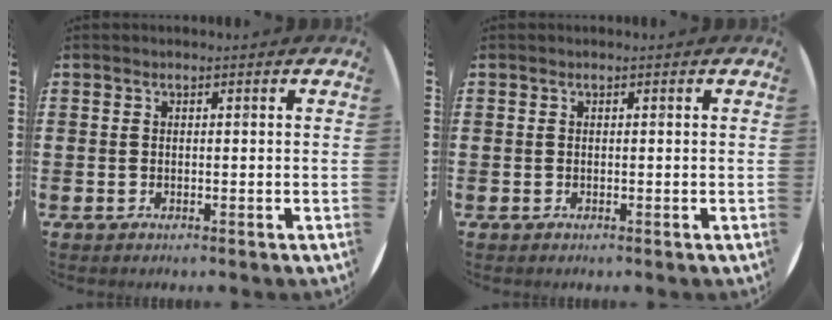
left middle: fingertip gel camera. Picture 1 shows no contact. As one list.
[{"total": 0.0}]